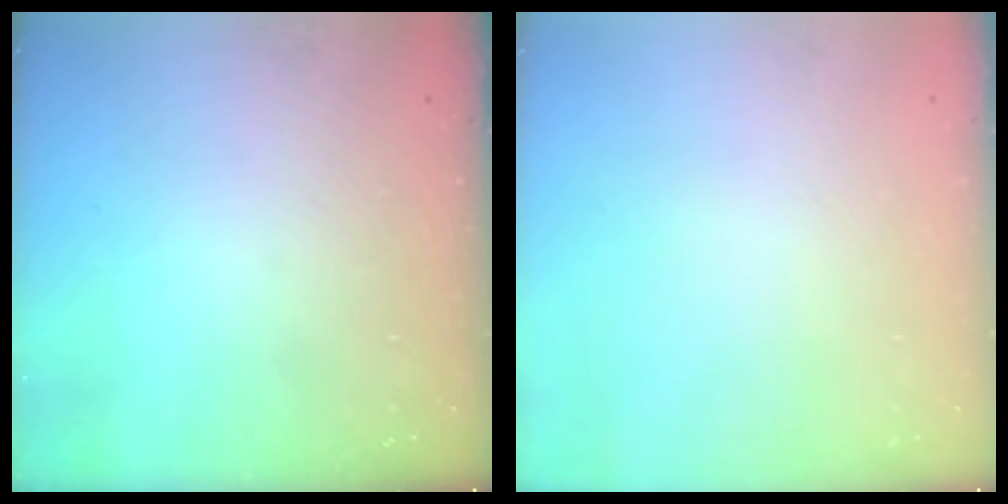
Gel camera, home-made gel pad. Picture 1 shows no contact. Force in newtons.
{"total": 0.0}